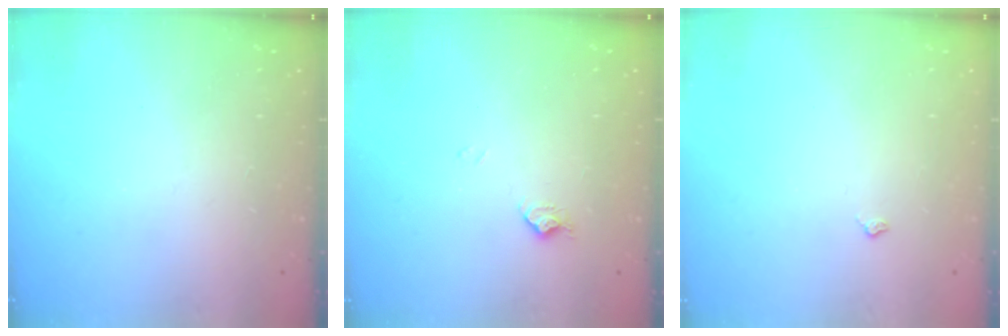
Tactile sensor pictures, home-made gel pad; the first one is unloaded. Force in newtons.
{"total": 5.7, "press": 5.7, "slide": 0.7}
{"total": 3.0, "press": 3.0, "slide": 0.5}